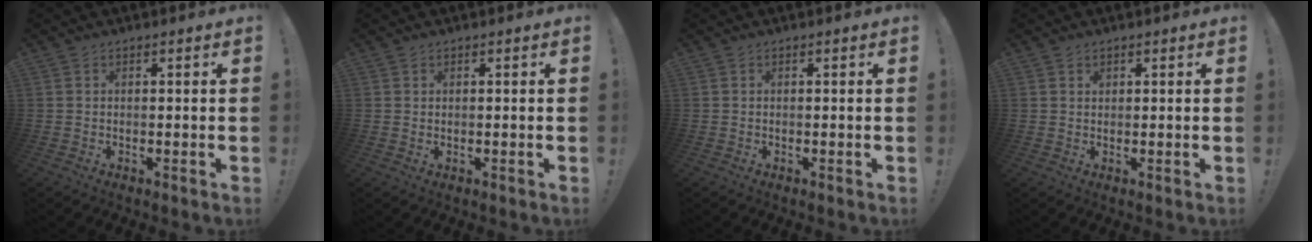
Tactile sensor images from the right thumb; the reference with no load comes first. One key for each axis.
{"total": 0.6, "fx": 0.6, "fy": 0.2, "fz": 0.0, "tx": 0.005, "ty": -0.003, "tz": 0.010}
{"total": 0.0}
{"total": 0.8, "fx": 0.5, "fy": 0.6, "fz": 0.1, "tx": 0.007, "ty": -0.003, "tz": 0.008}